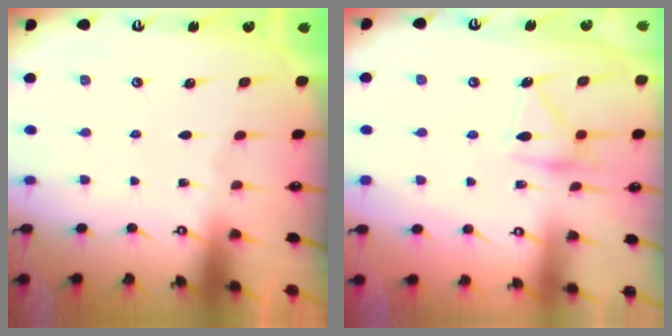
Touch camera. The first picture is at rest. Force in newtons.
{"total": 13.6, "press": 13.6, "slide": 0.7}